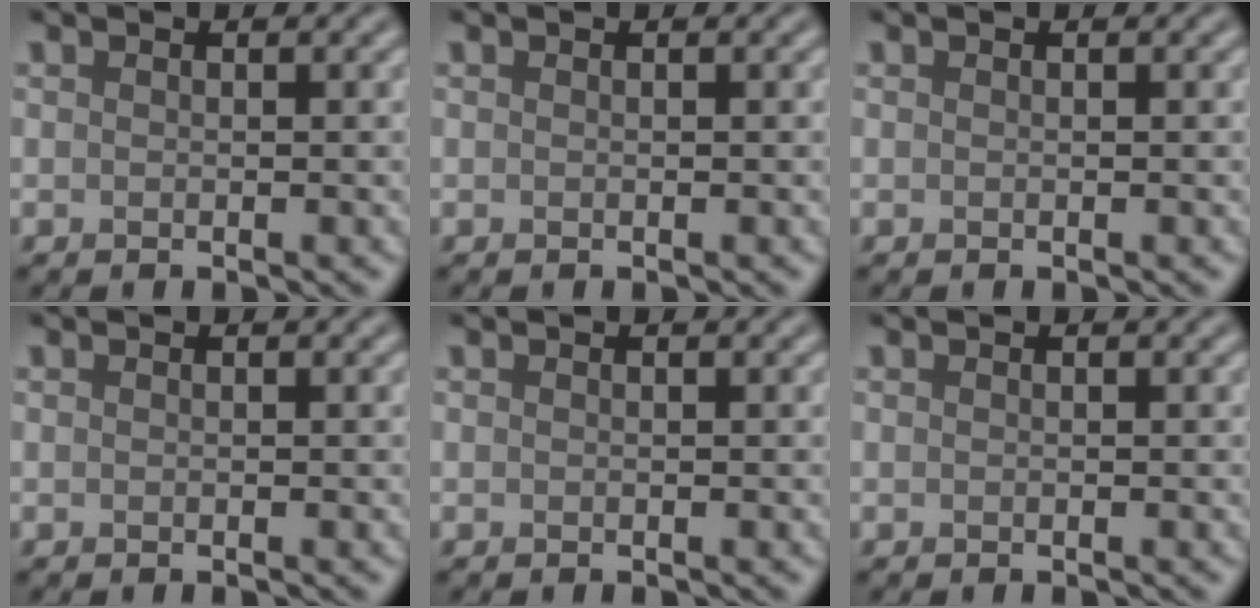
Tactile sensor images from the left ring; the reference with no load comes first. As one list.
[{"total": 0.0}, {"total": 0.0}, {"total": 0.0}, {"total": 0.0}, {"total": 0.0}]